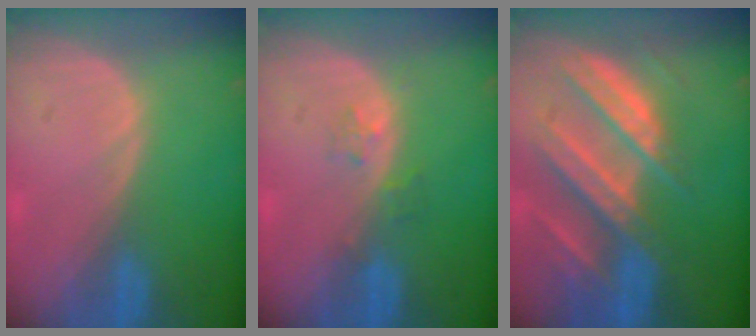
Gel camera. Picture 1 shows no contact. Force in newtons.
{"total": 1.9, "press": 1.9, "slide": 0.2}
{"total": 10.3, "press": 9.1, "slide": 4.8}